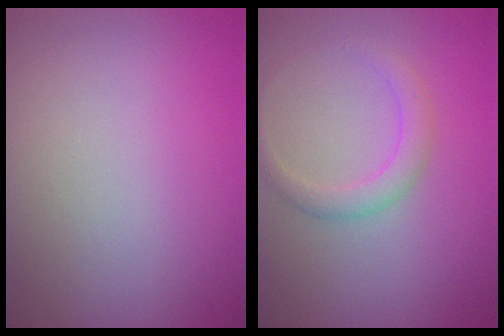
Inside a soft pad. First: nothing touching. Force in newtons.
{"total": 2.1, "press": 2.1, "slide": 0.1}